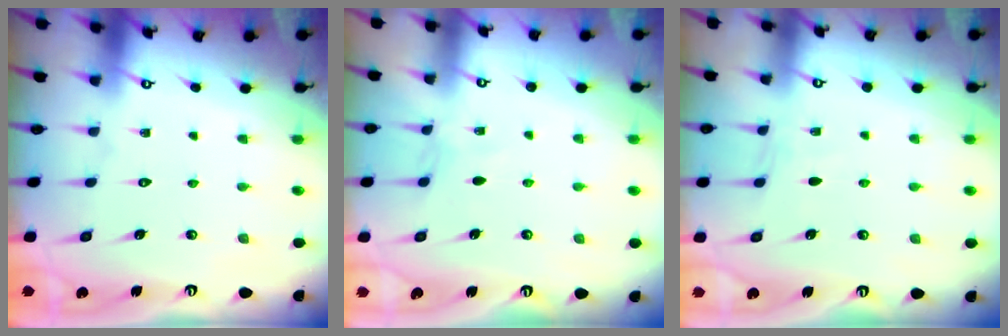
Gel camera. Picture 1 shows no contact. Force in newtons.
{"total": 3.2, "press": 3.1, "slide": 0.4}
{"total": 2.9, "press": 2.9, "slide": 0.5}